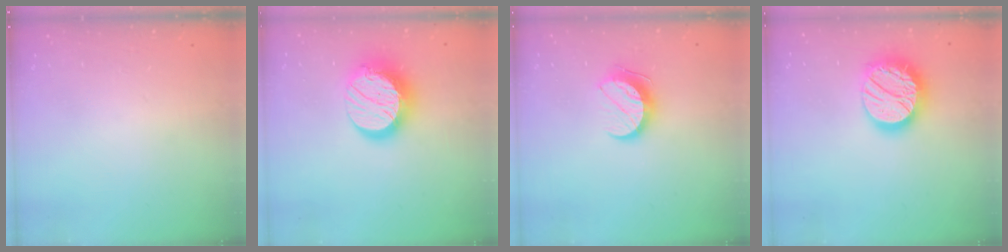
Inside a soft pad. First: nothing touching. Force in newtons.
{"total": 15.8, "press": 15.7, "slide": 1.2}
{"total": 10.1, "press": 10.1, "slide": 0.8}
{"total": 18.8, "press": 18.7, "slide": 1.5}